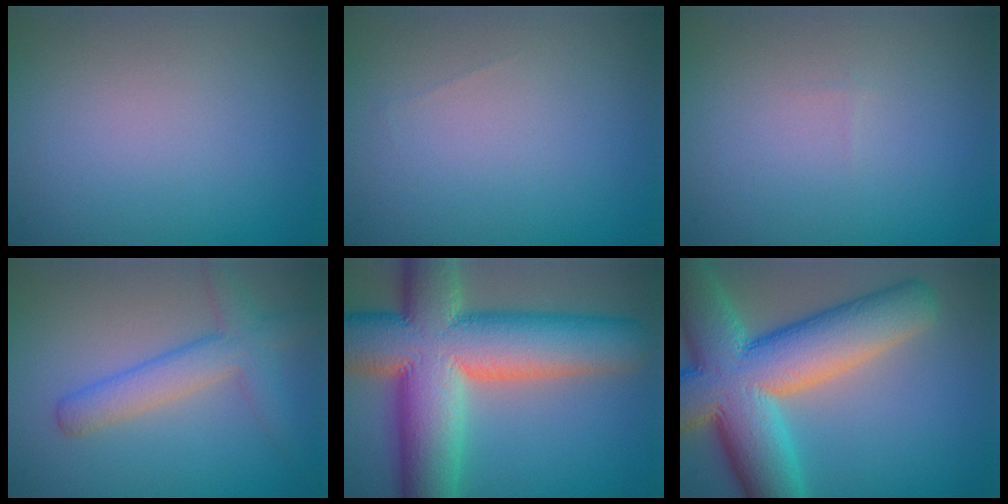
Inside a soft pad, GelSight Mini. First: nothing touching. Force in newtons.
{"total": 0.0}
{"total": 0.0}
{"total": 4.0, "press": 4.0, "slide": 0.2}
{"total": 15.7, "press": 15.7, "slide": 1.1}
{"total": 14.0, "press": 13.9, "slide": 0.8}